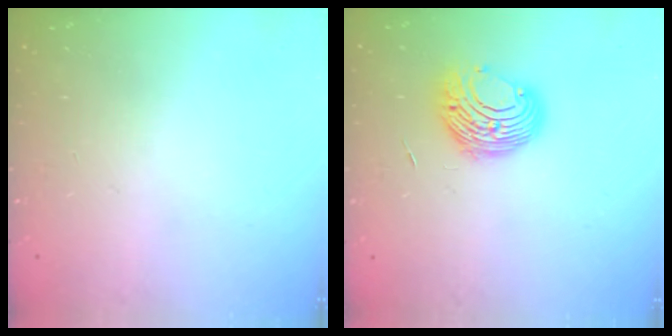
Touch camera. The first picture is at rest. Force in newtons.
{"total": 9.6, "press": 9.6, "slide": 0.7}